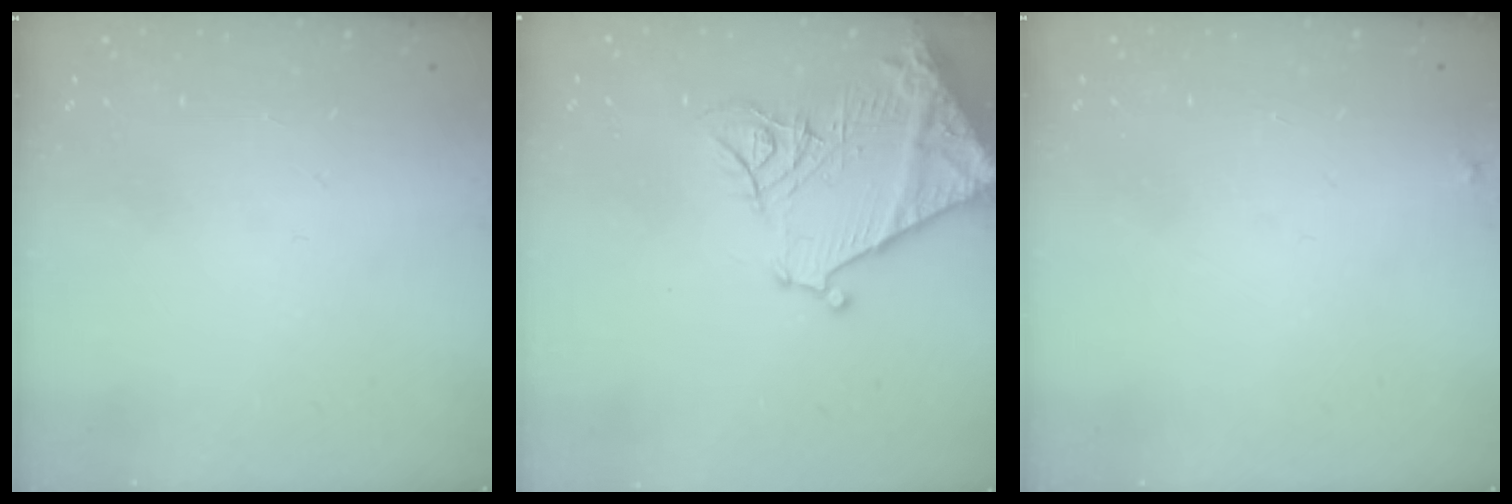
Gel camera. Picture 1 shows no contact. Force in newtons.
{"total": 17.0, "press": 16.8, "slide": 2.0}
{"total": 3.3, "press": 3.3, "slide": 0.4}